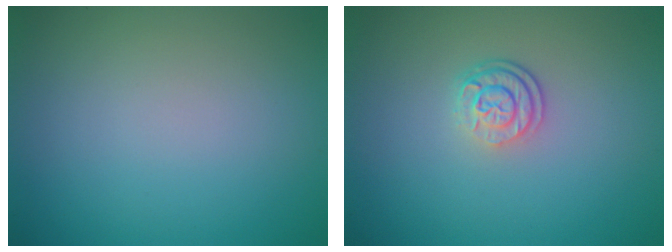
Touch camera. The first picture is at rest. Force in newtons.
{"total": 2.6, "press": 1.9, "slide": 1.8}